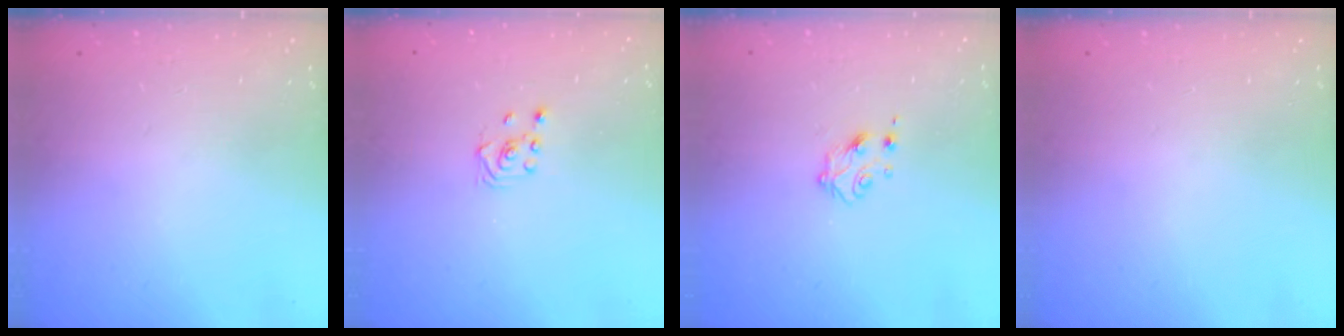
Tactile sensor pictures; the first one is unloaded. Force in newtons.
{"total": 1.6, "press": 1.4, "slide": 0.9}
{"total": 4.6, "press": 4.5, "slide": 0.6}
{"total": 0.0}